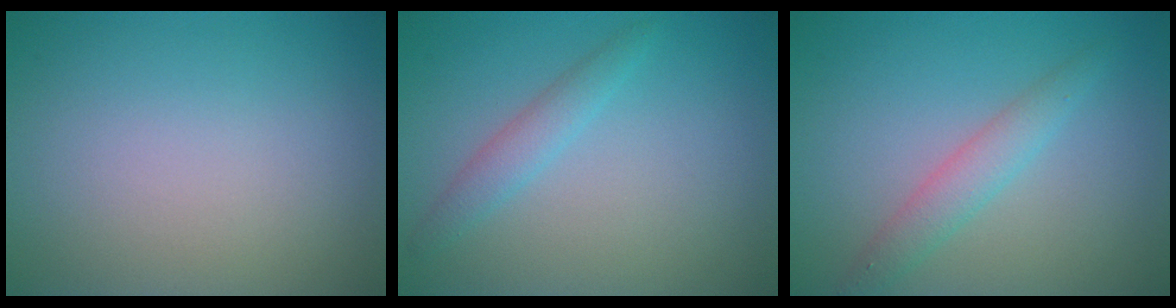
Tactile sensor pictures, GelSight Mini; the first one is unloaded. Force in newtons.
{"total": 1.9, "press": 1.9, "slide": 0.1}
{"total": 2.3, "press": 2.3, "slide": 0.1}